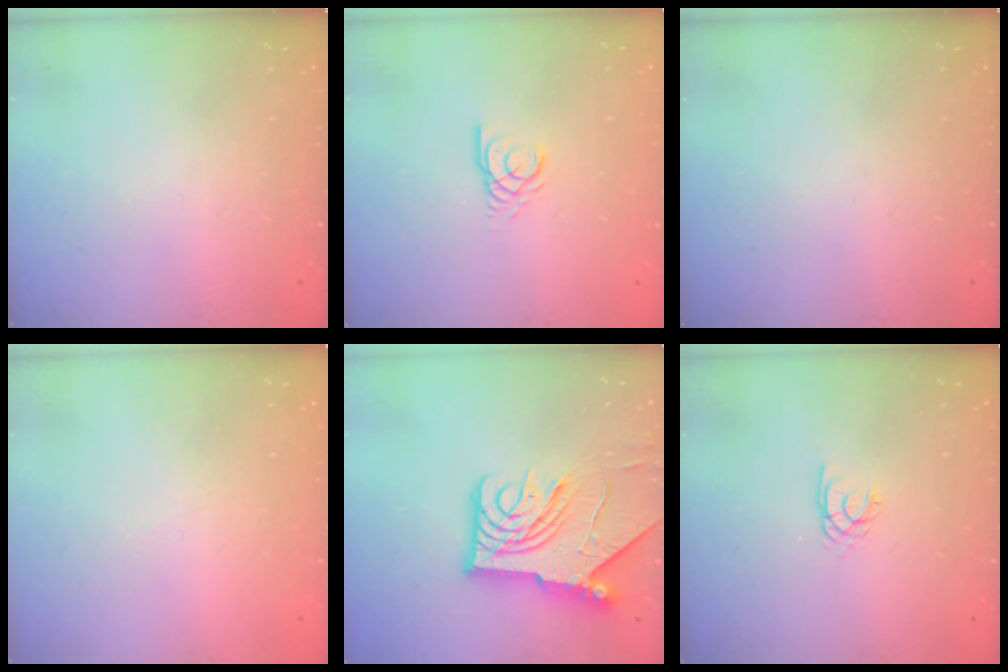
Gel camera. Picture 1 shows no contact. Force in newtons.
{"total": 2.9, "press": 2.9, "slide": 0.1}
{"total": 0.0}
{"total": 1.8, "press": 1.6, "slide": 0.6}
{"total": 16.1, "press": 16.0, "slide": 1.9}
{"total": 2.0, "press": 1.9, "slide": 0.4}